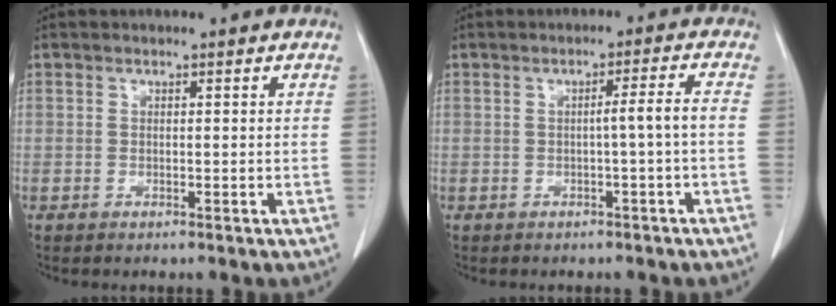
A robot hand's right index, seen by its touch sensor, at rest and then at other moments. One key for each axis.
{"total": 2.9, "fx": -0.7, "fy": -0.8, "fz": 2.7, "tx": -0.039, "ty": 0.005, "tz": -0.010}